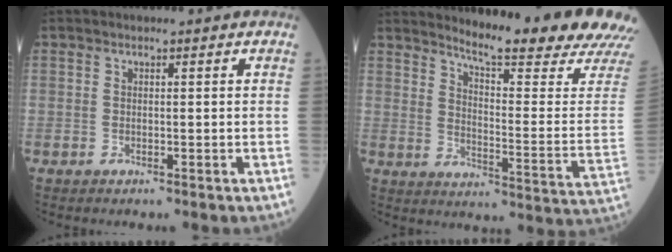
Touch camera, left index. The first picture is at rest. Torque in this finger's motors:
{"motor_torque": [1.06, -0.83, 0.28, 0.15]}